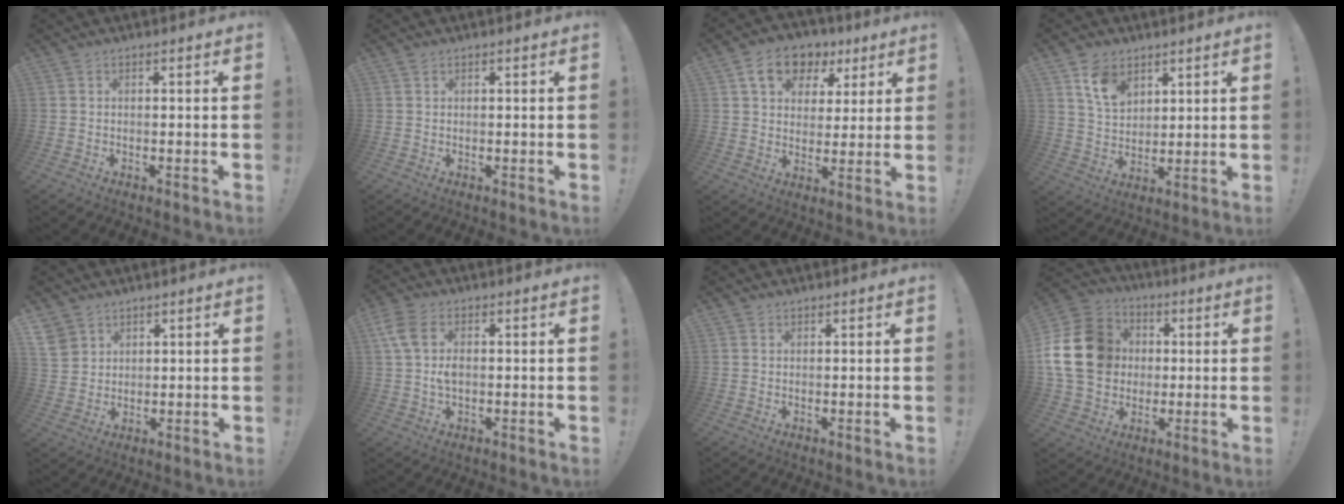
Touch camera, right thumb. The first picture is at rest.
{"total": 0.7, "force": [0.5, 0.4, 0.2], "torque": [-0.005, 0.000, 0.010]}
{"total": 11.8, "force": [6.1, 8.5, 5.4], "torque": [-0.080, -0.024, 0.116]}
{"total": 9.6, "force": [5.8, 6.3, 4.3], "torque": [-0.067, -0.026, 0.110]}
{"total": 6.0, "force": [3.6, 4.8, 1.0], "torque": [-0.020, -0.024, 0.073]}
{"total": 7.0, "force": [1.2, 4.2, 5.5], "torque": [-0.116, 0.001, 0.021]}
{"total": 0.8, "force": [0.7, 0.5, 0.2], "torque": [-0.001, 0.000, 0.013]}
{"total": 20.0, "force": [1.8, 16.6, 11.0], "torque": [-0.191, 0.007, 0.051]}